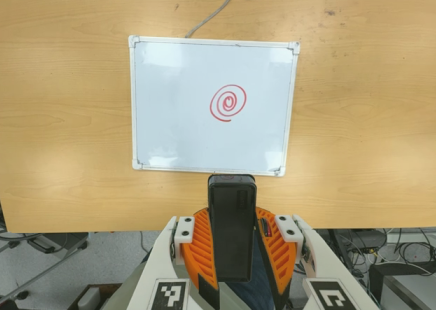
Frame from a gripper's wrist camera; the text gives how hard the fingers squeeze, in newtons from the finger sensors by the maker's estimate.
{"total": 8.5, "left": 6.9, "right": 10.1}